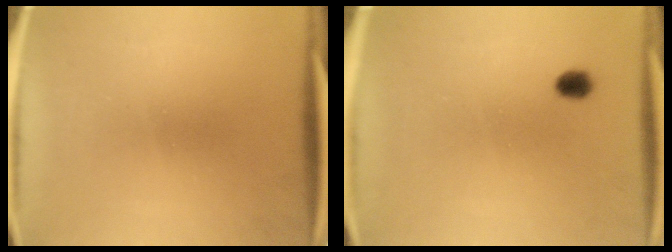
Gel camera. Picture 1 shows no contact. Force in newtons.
{"total": 2.7}